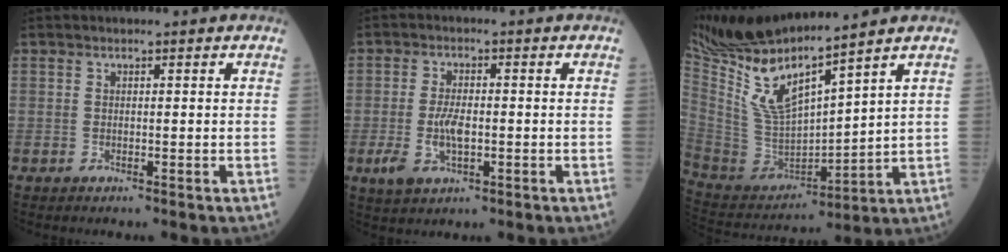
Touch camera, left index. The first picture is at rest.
{"total": 5.5, "force": [-1.4, 2.4, 4.7], "torque": [-0.109, 0.000, -0.020]}
{"total": 14.9, "force": [12.1, 0.8, 8.7], "torque": [-0.179, -0.003, 0.247]}